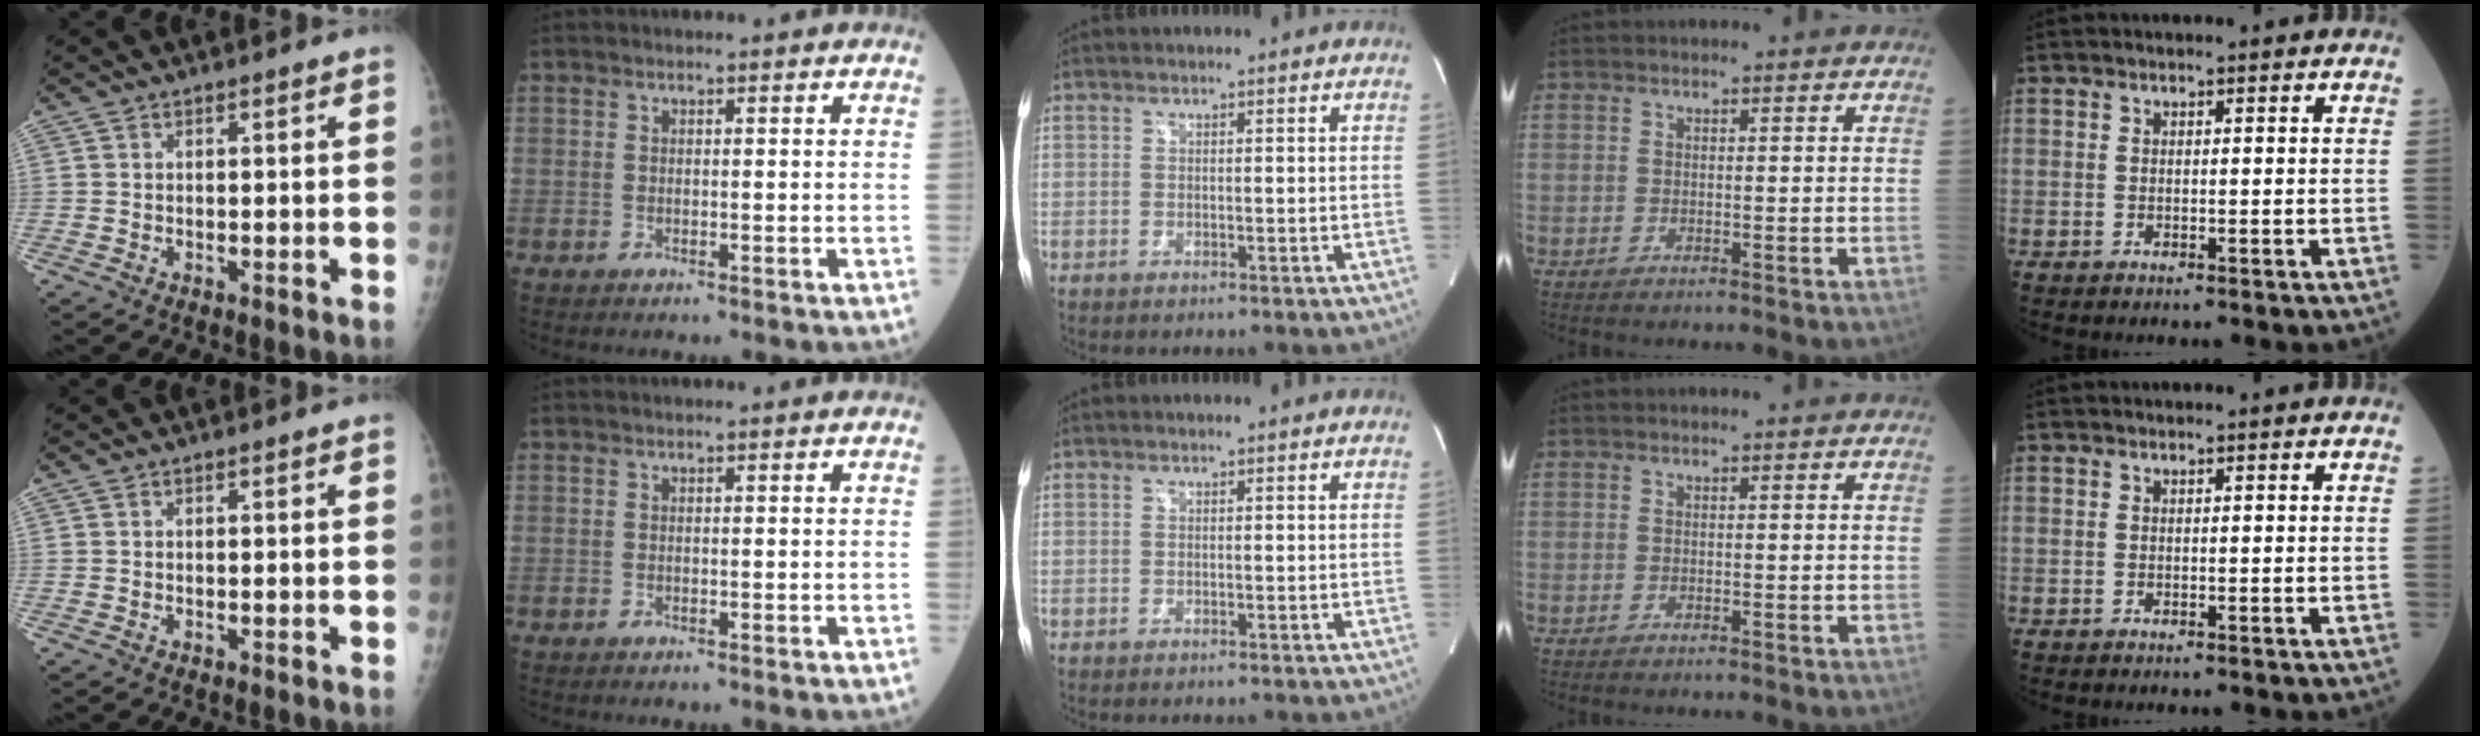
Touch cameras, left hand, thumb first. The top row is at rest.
{}